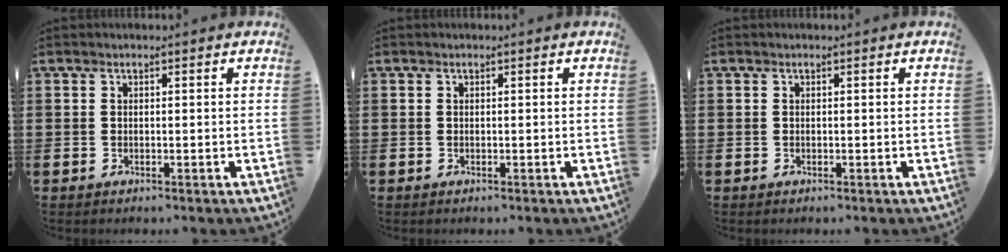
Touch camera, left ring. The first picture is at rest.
{"total": 0.0}
{"total": 0.0}